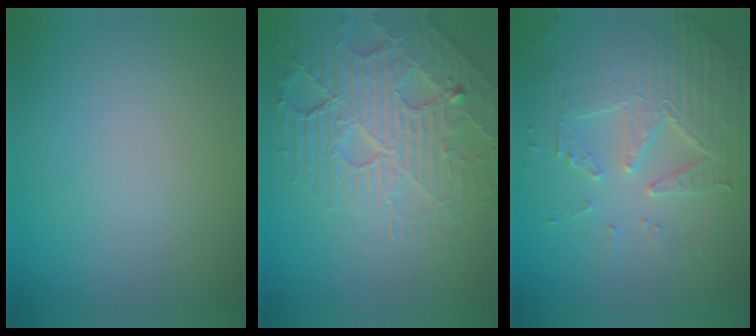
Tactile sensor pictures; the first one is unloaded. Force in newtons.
{"total": 7.2, "press": 5.5, "slide": 4.6}
{"total": 5.2, "press": 4.5, "slide": 2.6}